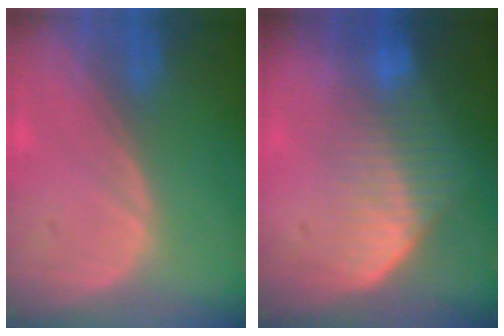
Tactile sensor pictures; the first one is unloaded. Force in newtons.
{"total": 7.4, "press": 6.4, "slide": 3.8}